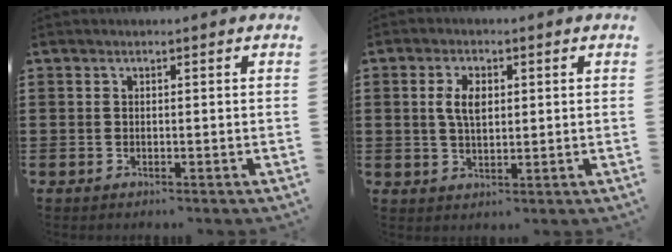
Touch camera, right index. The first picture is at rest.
{"total": 4.5, "force": [0.9, 2.3, 3.8], "torque": [-0.079, 0.010, 0.014]}